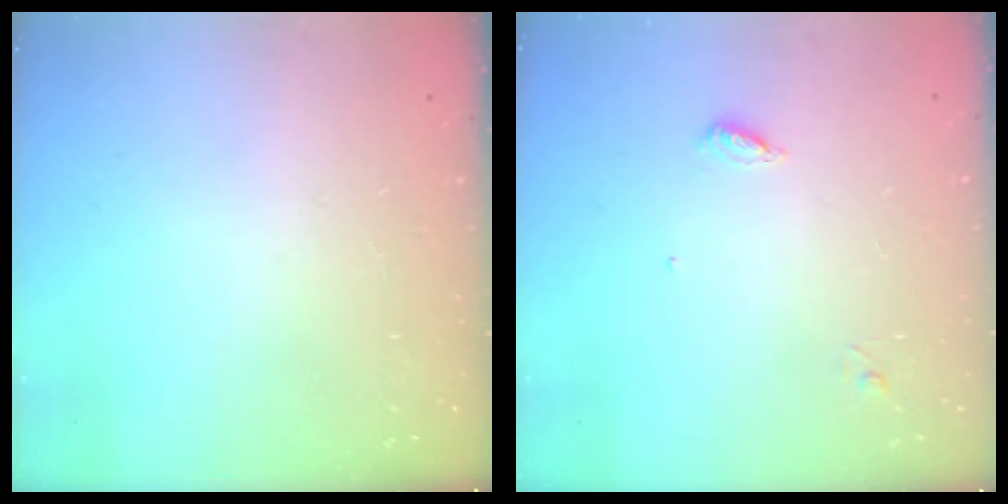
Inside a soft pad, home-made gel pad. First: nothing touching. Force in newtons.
{"total": 4.0, "press": 4.0, "slide": 0.4}